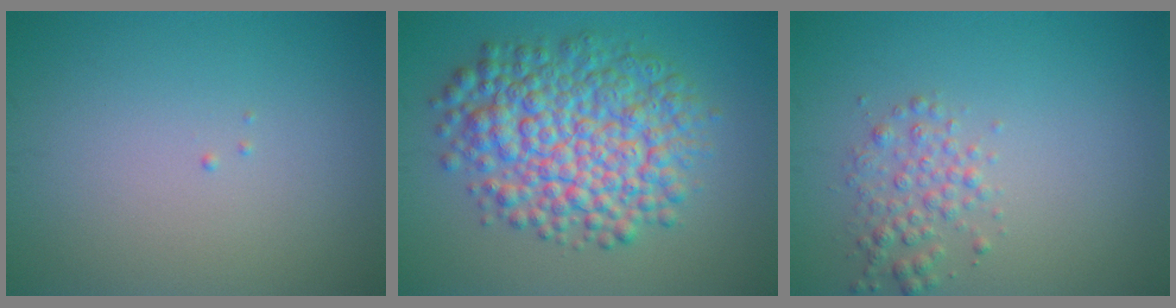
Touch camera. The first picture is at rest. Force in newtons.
{"total": 9.0, "press": 9.0, "slide": 0.1}
{"total": 2.2, "press": 2.2, "slide": 0.0}